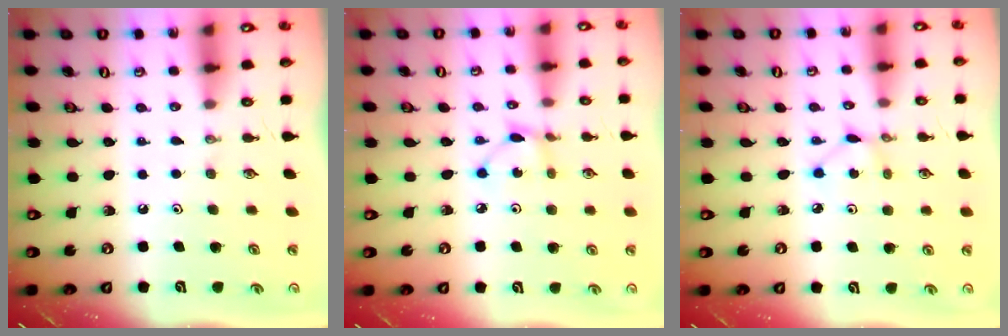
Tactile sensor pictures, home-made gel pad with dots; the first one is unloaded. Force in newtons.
{"total": 2.2, "press": 2.2, "slide": 0.1}
{"total": 2.3, "press": 2.3, "slide": 0.0}